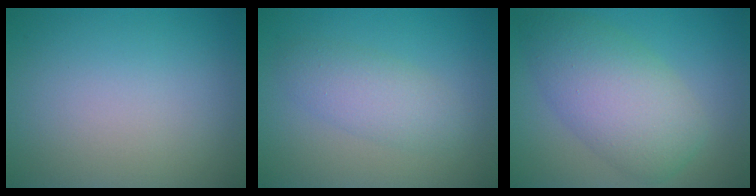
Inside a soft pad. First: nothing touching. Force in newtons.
{"total": 3.0, "press": 3.0, "slide": 0.1}
{"total": 6.9, "press": 6.9, "slide": 0.3}